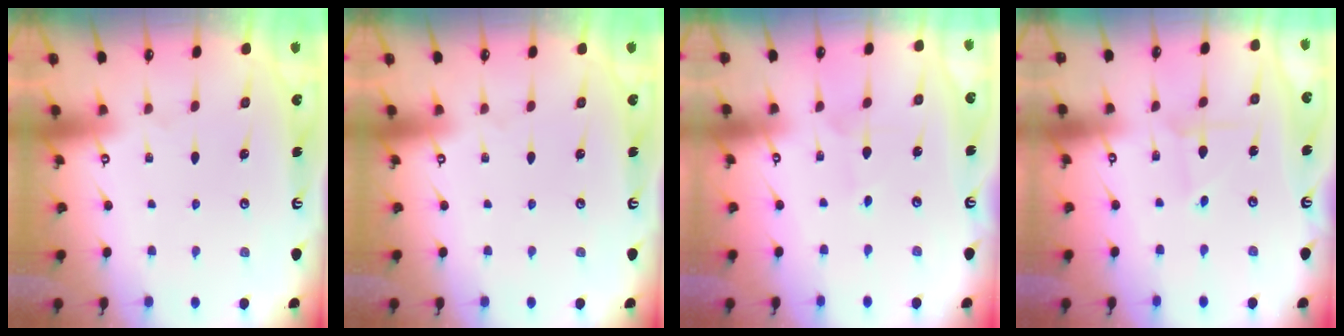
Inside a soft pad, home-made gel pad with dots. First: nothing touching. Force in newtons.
{"total": 0.0}
{"total": 2.7, "press": 2.7, "slide": 0.3}
{"total": 2.3, "press": 2.3, "slide": 0.2}